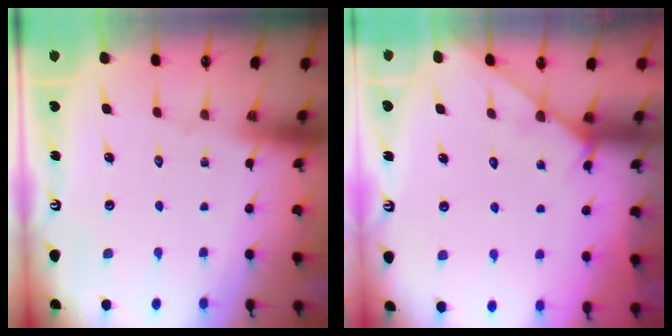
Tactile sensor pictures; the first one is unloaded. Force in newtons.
{"total": 2.8, "press": 2.7, "slide": 0.4}